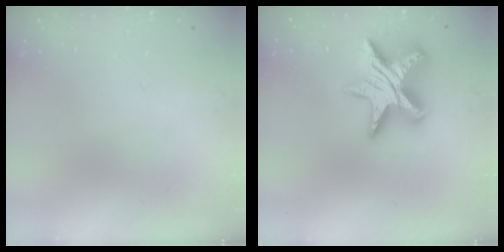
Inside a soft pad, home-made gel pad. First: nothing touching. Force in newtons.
{"total": 17.4, "press": 17.3, "slide": 1.4}